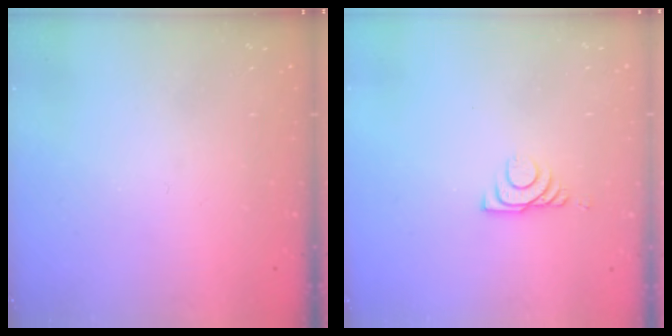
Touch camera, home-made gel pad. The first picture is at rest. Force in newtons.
{"total": 6.9, "press": 6.9, "slide": 0.8}